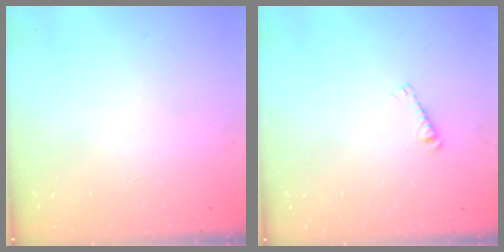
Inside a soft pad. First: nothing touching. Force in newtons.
{"total": 3.3, "press": 3.3, "slide": 0.3}